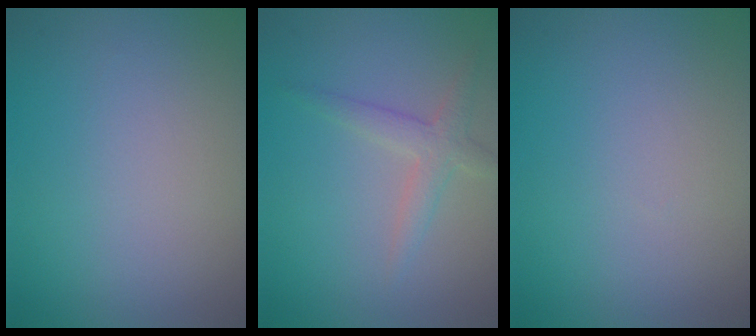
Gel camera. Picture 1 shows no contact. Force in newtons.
{"total": 2.2, "press": 2.2, "slide": 0.1}
{"total": 0.0}